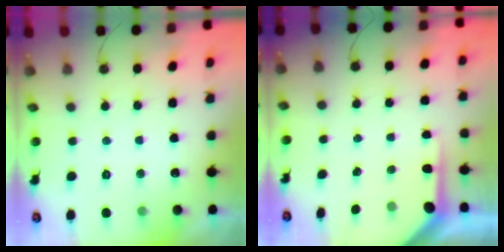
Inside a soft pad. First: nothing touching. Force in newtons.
{"total": 5.1, "press": 5.1, "slide": 0.5}